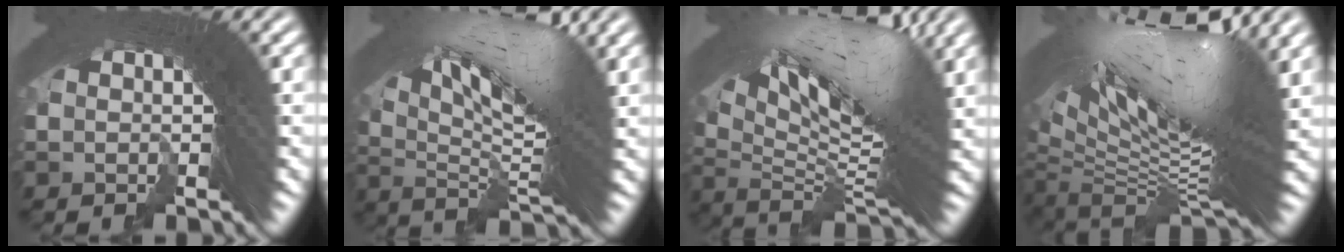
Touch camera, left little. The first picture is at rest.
{"total": 9.6, "force": [3.4, 2.6, 8.6], "torque": [-0.133, 0.007, 0.057]}
{"total": 12.0, "force": [3.4, 4.3, 10.7], "torque": [-0.157, 0.010, 0.059]}
{"total": 16.7, "force": [3.1, 7.7, 14.5], "torque": [-0.232, 0.005, 0.051]}